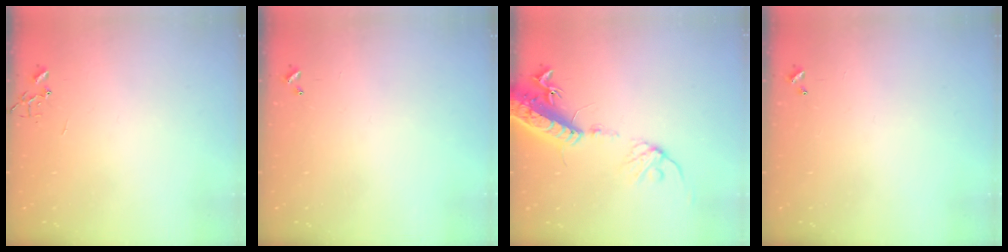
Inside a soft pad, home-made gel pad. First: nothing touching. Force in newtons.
{"total": 0.0}
{"total": 17.9, "press": 17.4, "slide": 4.2}
{"total": 0.0}